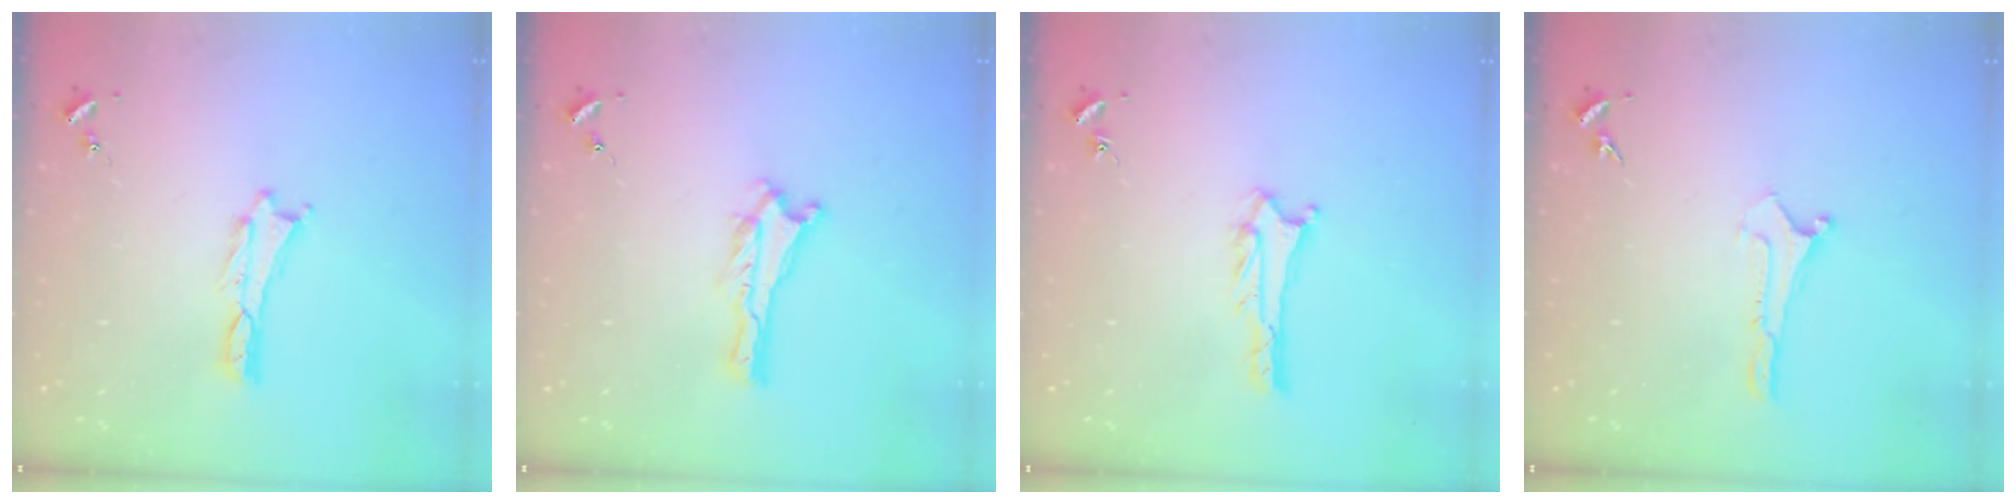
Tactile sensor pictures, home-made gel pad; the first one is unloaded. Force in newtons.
{"total": 0.0}
{"total": 2.7, "press": 2.7, "slide": 0.2}
{"total": 0.0}